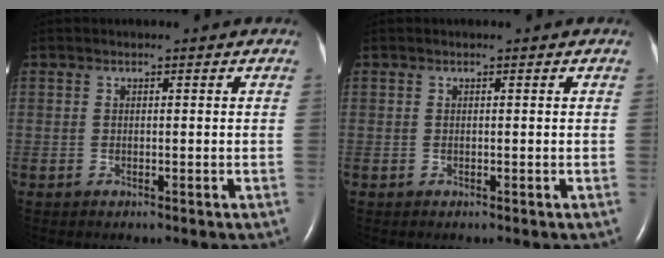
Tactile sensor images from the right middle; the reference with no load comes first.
{"total": 0.0}